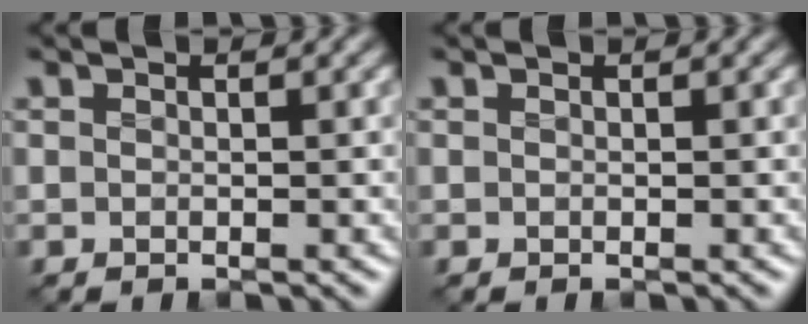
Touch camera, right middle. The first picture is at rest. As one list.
[{"total": 0.0}]